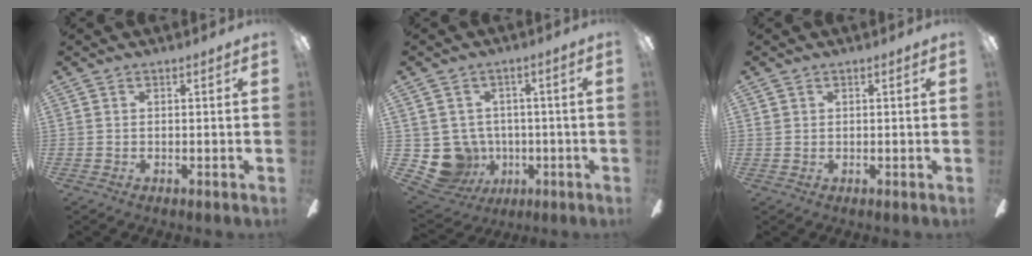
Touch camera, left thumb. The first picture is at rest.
{"total": 9.3, "force": [-1.5, 8.9, 2.3], "torque": [-0.090, 0.008, -0.019]}
{"total": 0.7, "force": [0.4, 0.6, 0.1], "torque": [-0.003, 0.003, 0.006]}